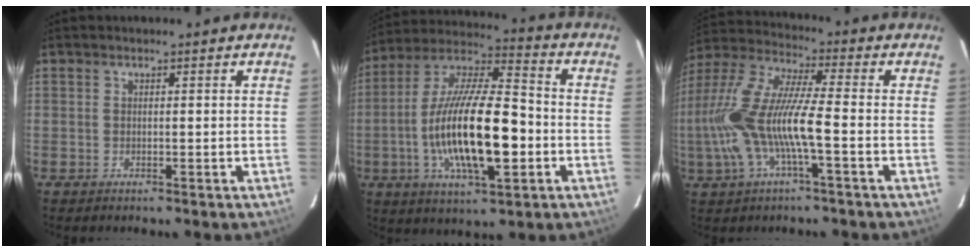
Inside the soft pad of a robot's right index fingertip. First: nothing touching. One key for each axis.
{"total": 20.7, "fx": -4.2, "fy": 6.2, "fz": 19.3, "tx": -0.368, "ty": -0.005, "tz": -0.078}
{"total": 16.8, "fx": -3.4, "fy": 3.1, "fz": 16.1, "tx": -0.323, "ty": -0.002, "tz": -0.066}